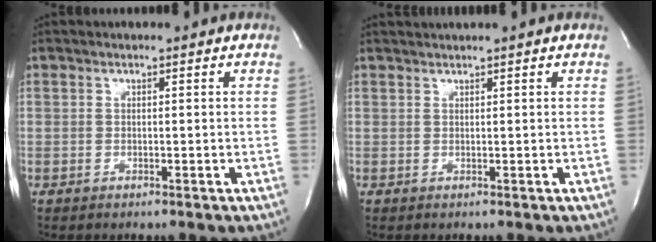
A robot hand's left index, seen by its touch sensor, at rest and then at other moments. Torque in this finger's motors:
{"motor_torque": [0.15, -0.12, 0.17, 0.05]}